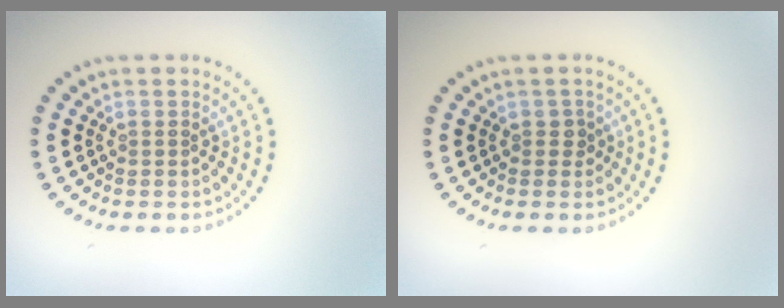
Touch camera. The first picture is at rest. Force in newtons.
{"total": 1.0, "press": 0.9, "slide": 0.4}